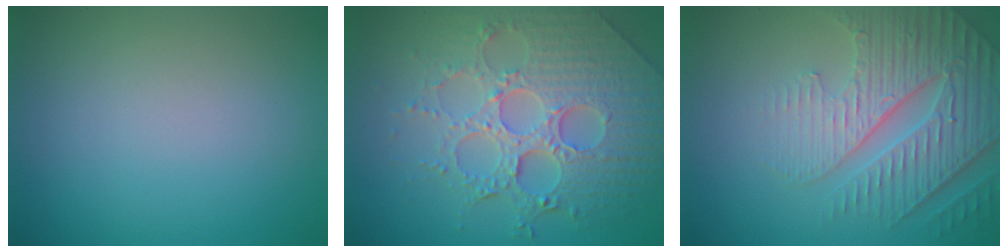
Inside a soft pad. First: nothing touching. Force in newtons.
{"total": 8.1, "press": 5.9, "slide": 5.5}
{"total": 5.7, "press": 4.9, "slide": 3.0}